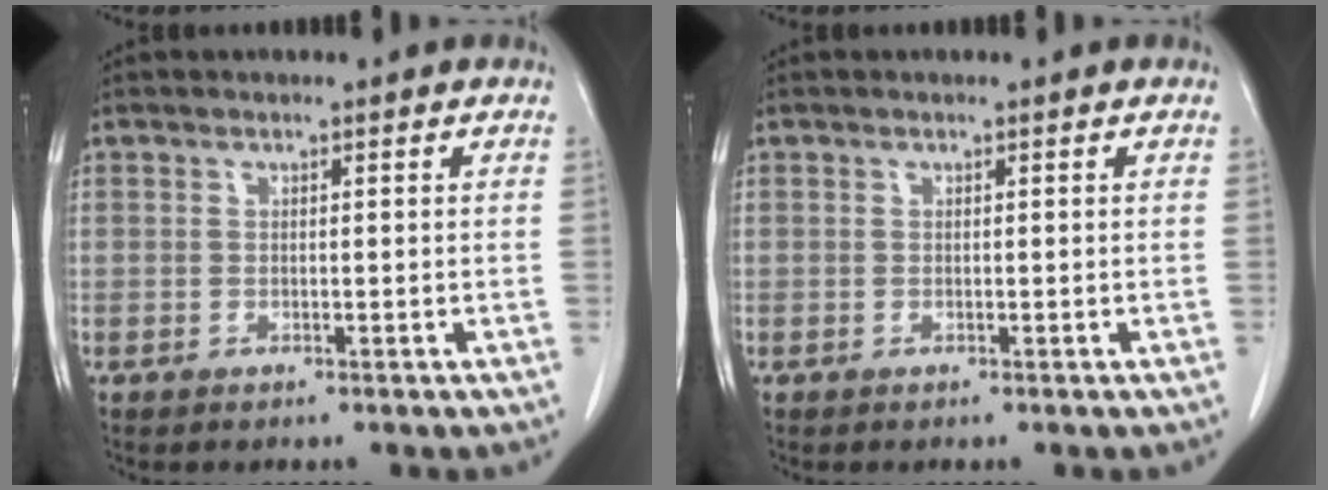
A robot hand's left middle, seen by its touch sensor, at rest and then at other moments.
{"total": 0.0}